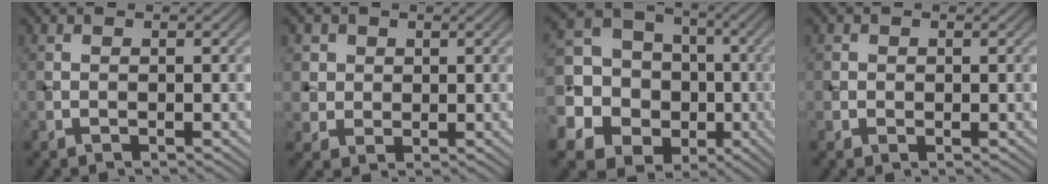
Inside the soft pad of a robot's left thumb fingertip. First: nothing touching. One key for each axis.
{"total": 4.3, "fx": 1.7, "fy": 3.8, "fz": 1.2, "tx": -0.054, "ty": -0.007, "tz": 0.036}
{"total": 19.9, "fx": -3.0, "fy": 18.0, "fz": 7.9, "tx": -0.248, "ty": 0.009, "tz": -0.072}
{"total": 1.3, "fx": 0.2, "fy": 1.2, "fz": 0.2, "tx": -0.001, "ty": -0.005, "tz": 0.001}